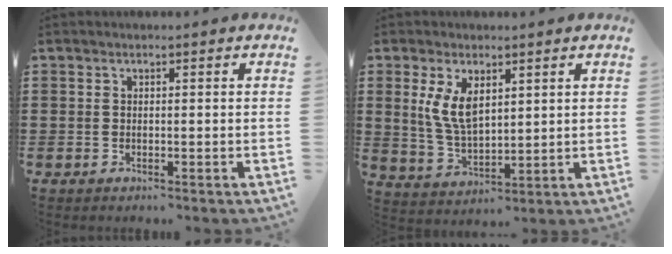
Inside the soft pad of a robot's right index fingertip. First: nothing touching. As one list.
[{"total": 6.9, "force": [2.5, 3.5, 5.4], "torque": [-0.121, 0.003, 0.044]}]